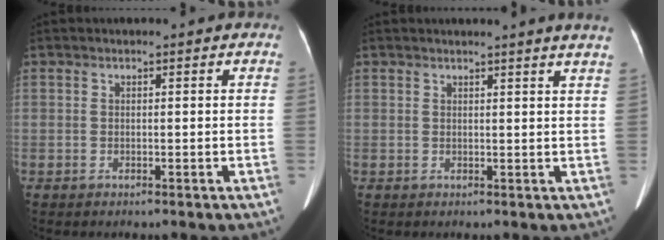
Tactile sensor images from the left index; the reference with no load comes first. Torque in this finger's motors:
{"motor_torque": [0.18, -0.62, -0.01, 0.04]}